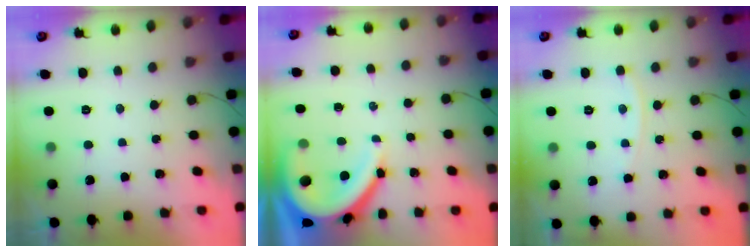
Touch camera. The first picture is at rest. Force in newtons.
{"total": 10.9, "press": 10.9, "slide": 1.1}
{"total": 4.3, "press": 4.3, "slide": 0.5}